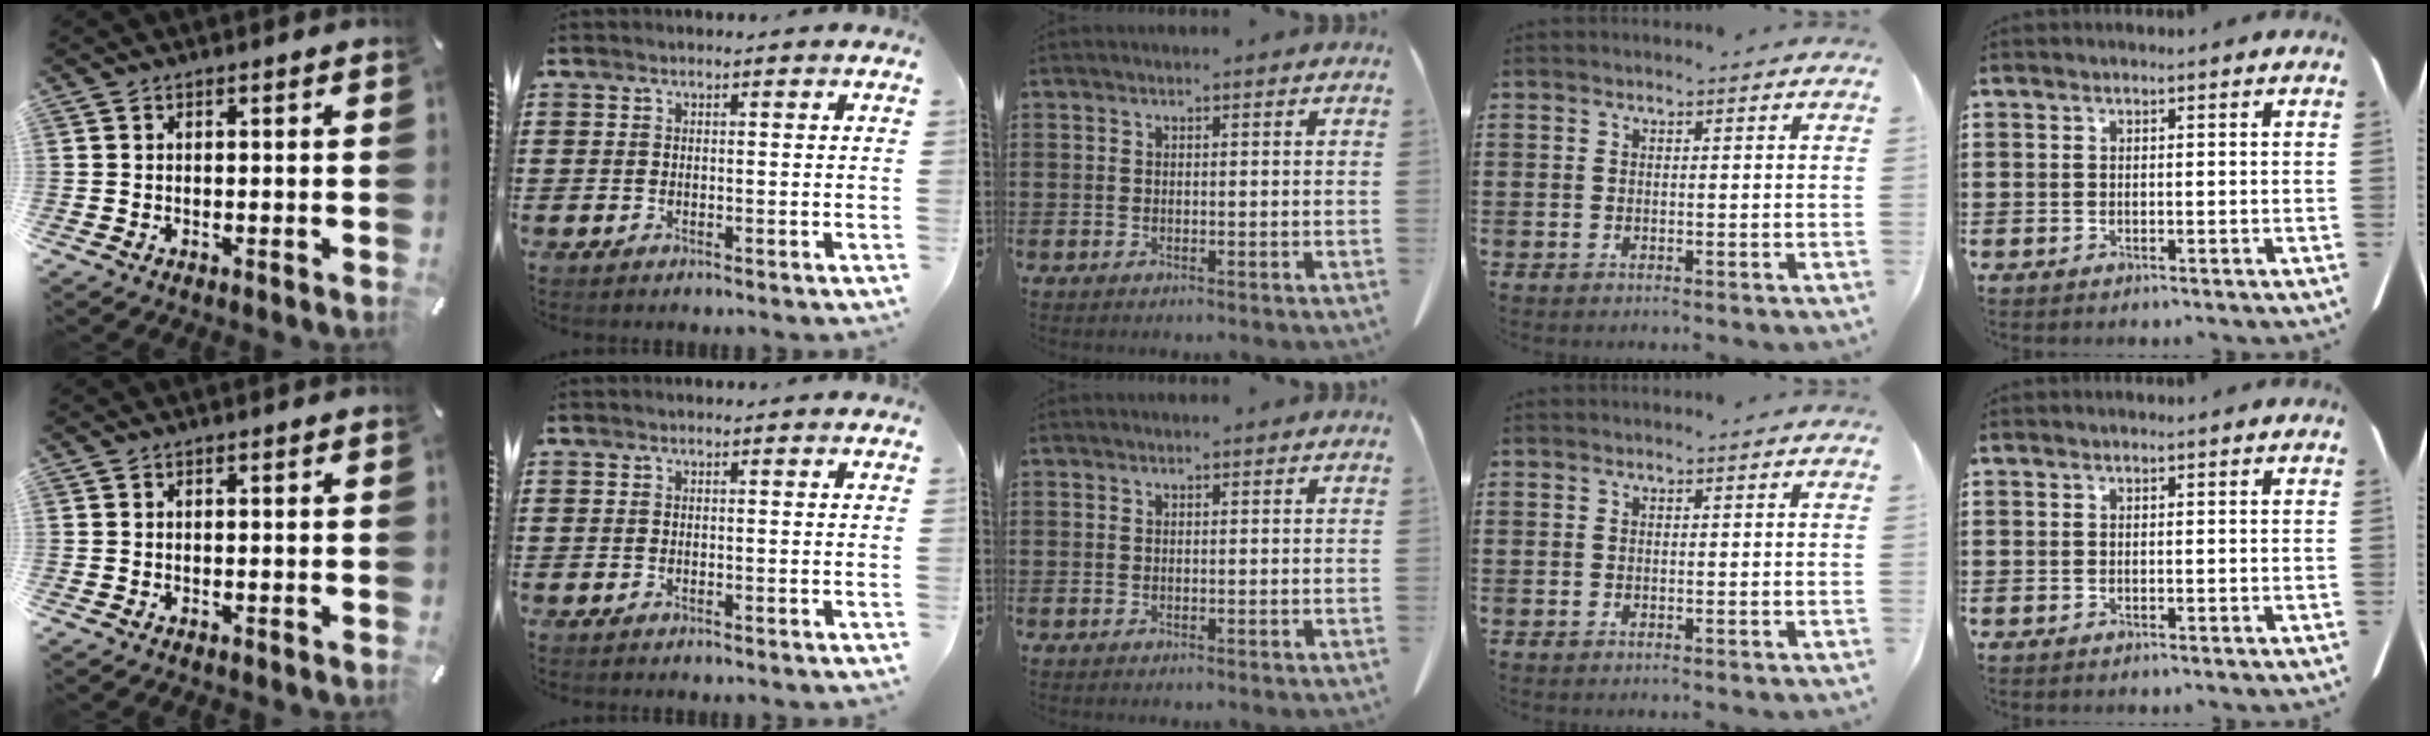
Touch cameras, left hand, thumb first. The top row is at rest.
{}